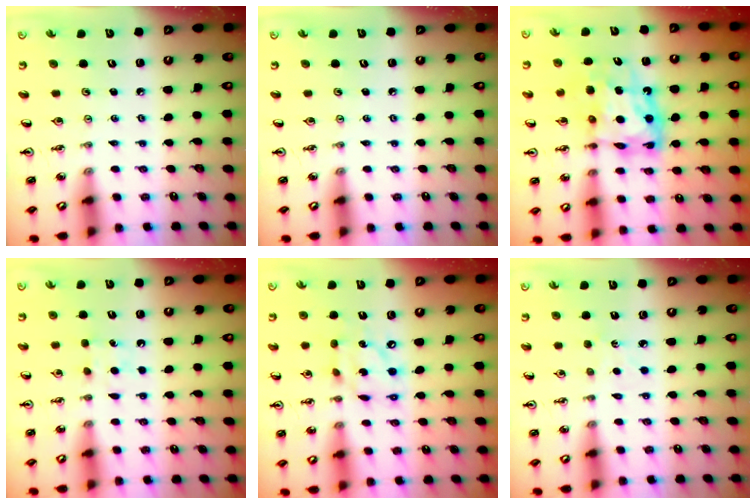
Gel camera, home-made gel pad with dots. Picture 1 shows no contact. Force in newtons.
{"total": 0.0}
{"total": 12.2, "press": 12.1, "slide": 1.2}
{"total": 5.8, "press": 5.7, "slide": 0.7}
{"total": 10.6, "press": 10.6, "slide": 0.6}
{"total": 3.2, "press": 3.2, "slide": 0.3}